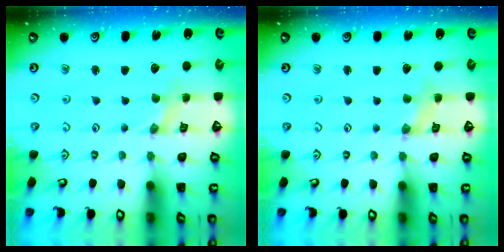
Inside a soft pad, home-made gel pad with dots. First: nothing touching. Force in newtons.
{"total": 0.8, "press": 0.8, "slide": 0.3}